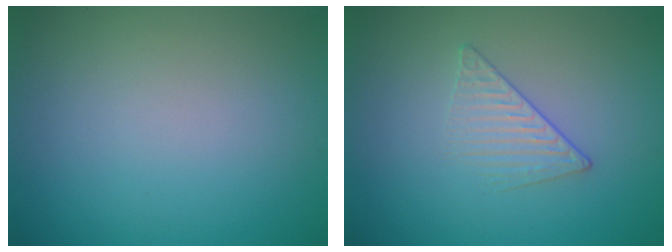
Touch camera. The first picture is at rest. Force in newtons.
{"total": 1.6, "press": 1.0, "slide": 1.2}